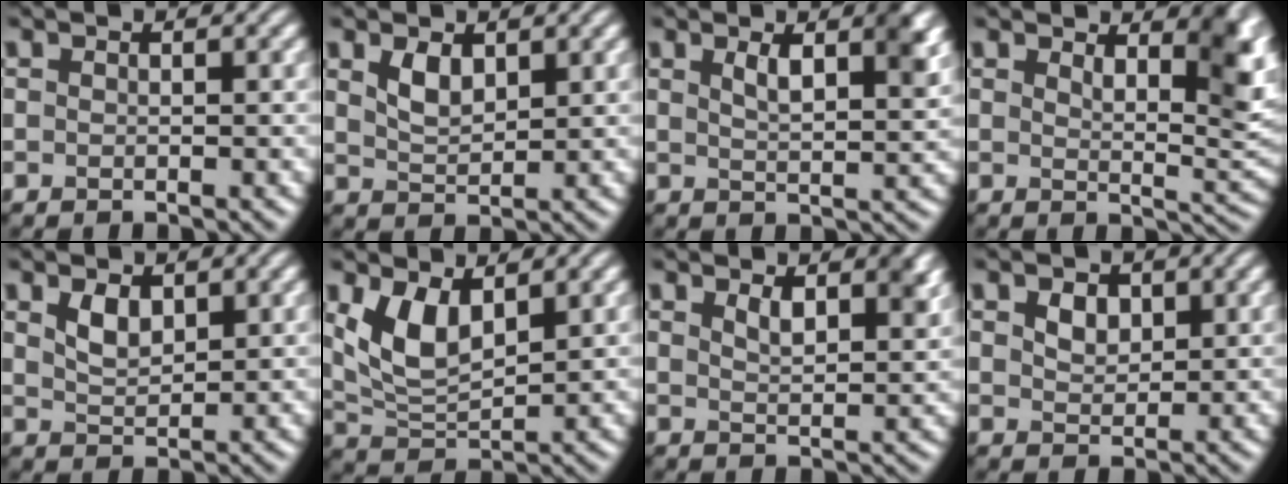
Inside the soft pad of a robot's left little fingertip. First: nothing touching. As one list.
[{"total": 2.4, "force": [1.3, 1.2, 1.5], "torque": [-0.035, -0.002, 0.031]}, {"total": 4.3, "force": [2.0, 1.4, 3.5], "torque": [-0.055, 0.000, 0.033]}, {"total": 5.9, "force": [3.2, 2.1, 4.5], "torque": [-0.055, -0.009, 0.050]}, {"total": 2.3, "force": [1.3, 1.2, 1.4], "torque": [-0.032, -0.002, 0.030]}, {"total": 4.8, "force": [2.1, 2.3, 3.6], "torque": [-0.083, -0.007, 0.047]}, {"total": 3.2, "force": [2.0, 1.2, 2.2], "torque": [-0.040, -0.005, 0.036]}, {"total": 2.0, "force": [1.0, 1.4, 1.2], "torque": [-0.026, 0.000, 0.020]}]